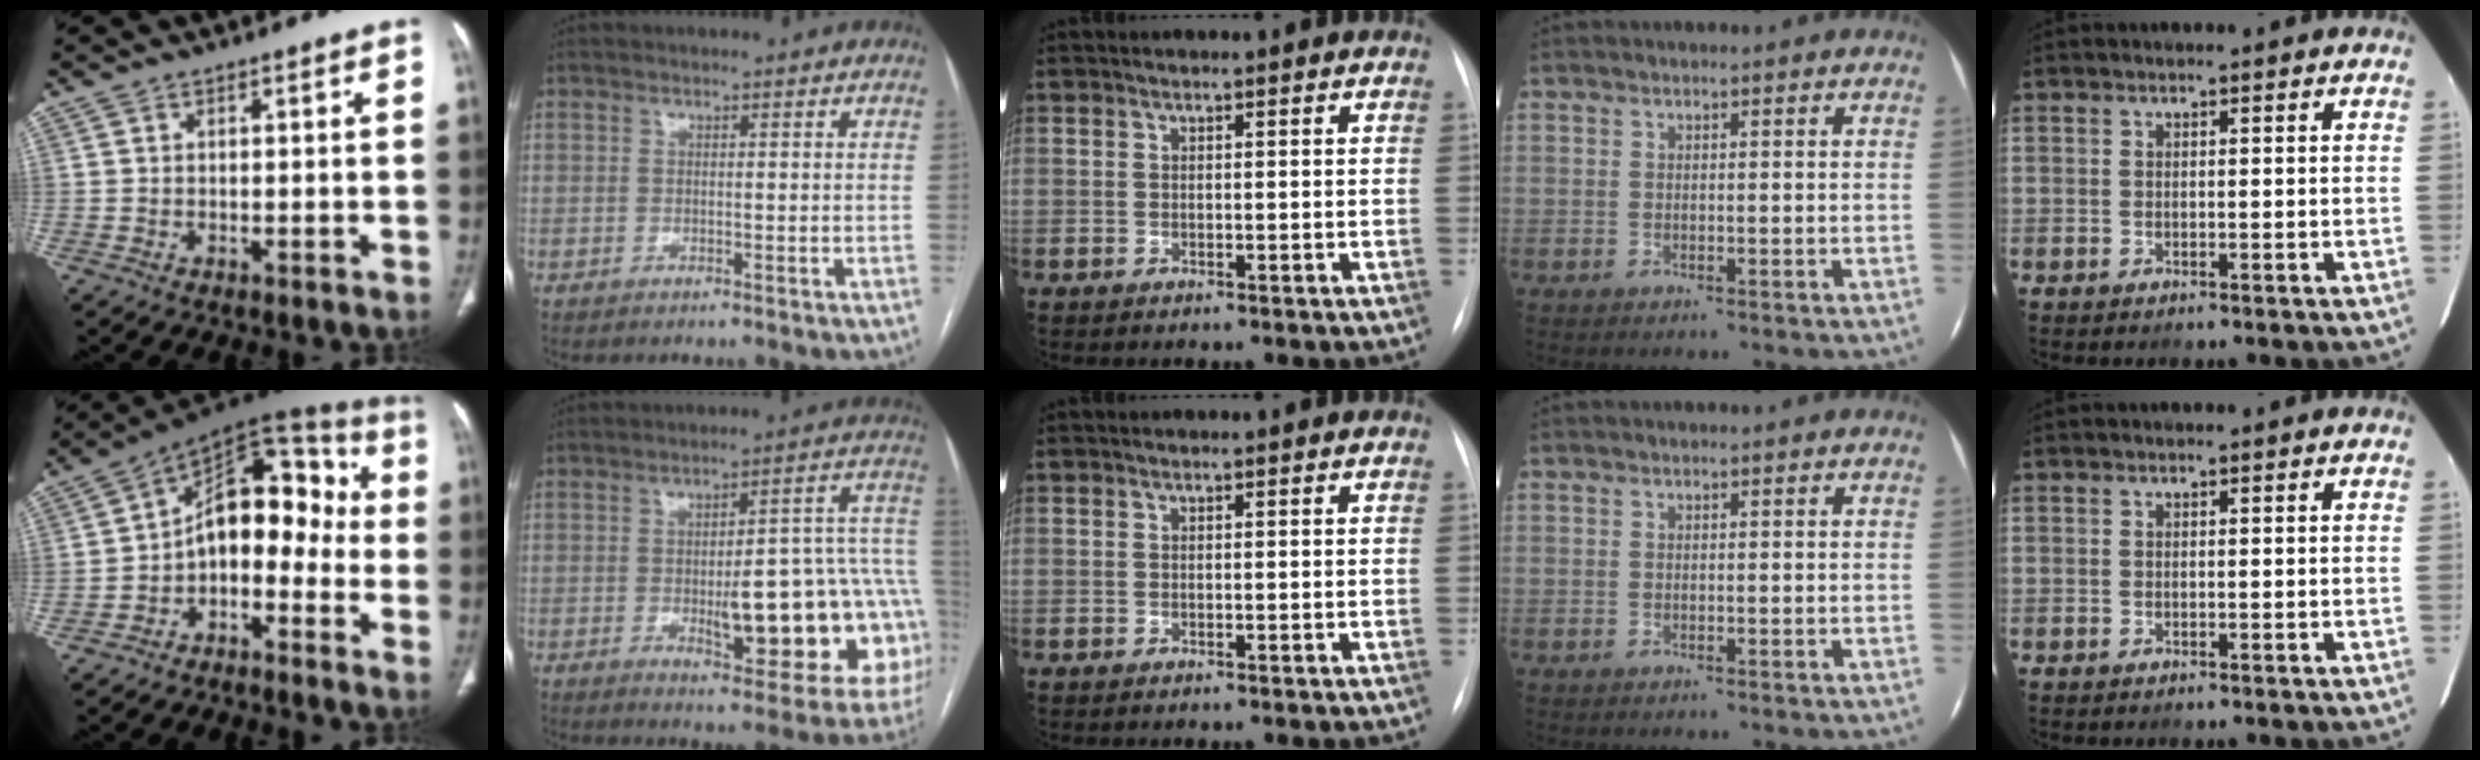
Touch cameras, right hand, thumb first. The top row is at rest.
{"thumb": {"total": 15.0, "force": [-3.1, 9.2, 11.4], "torque": [-0.130, 0.084, -0.061]}, "index": {"total": 20.6, "force": [-4.1, 5.7, 19.4], "torque": [-0.157, 0.034, -0.034]}}